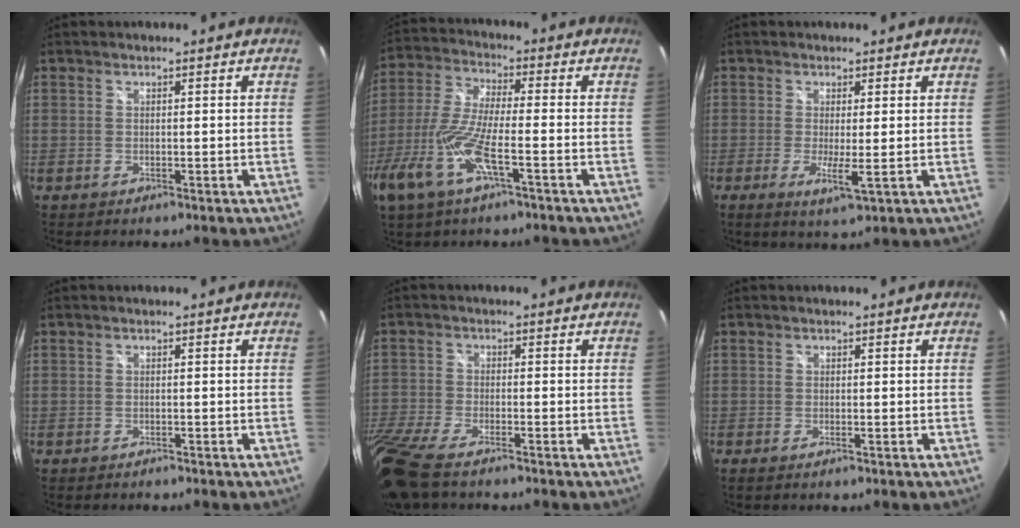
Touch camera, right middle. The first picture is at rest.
{"total": 14.6, "force": [-6.8, 3.2, 12.5], "torque": [-0.276, -0.022, -0.133]}
{"total": 3.8, "force": [-0.5, -0.1, 3.7], "torque": [-0.075, -0.012, -0.011]}
{"total": 0.8, "force": [-0.8, 0.2, 0.1], "torque": [-0.004, -0.002, -0.011]}
{"total": 12.7, "force": [-9.7, 3.6, 7.4], "torque": [-0.191, -0.042, -0.187]}
{"total": 0.7, "force": [-0.4, -0.2, 0.5], "torque": [-0.007, 0.002, -0.007]}